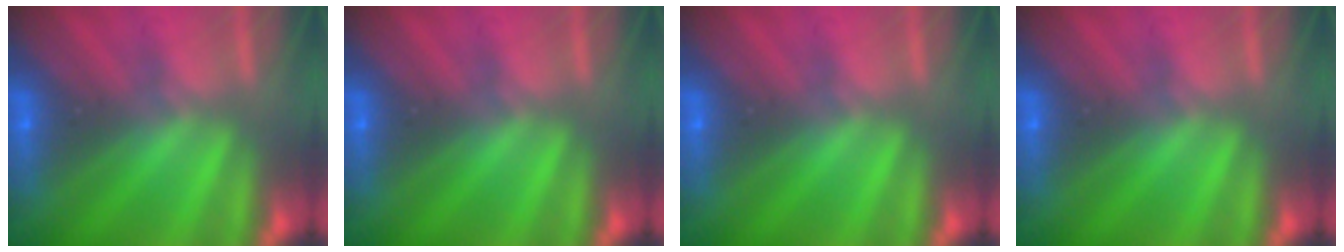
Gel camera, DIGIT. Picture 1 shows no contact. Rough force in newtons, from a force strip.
{"total": 0.0}
{"total": 0.0}
{"total": 0.0}